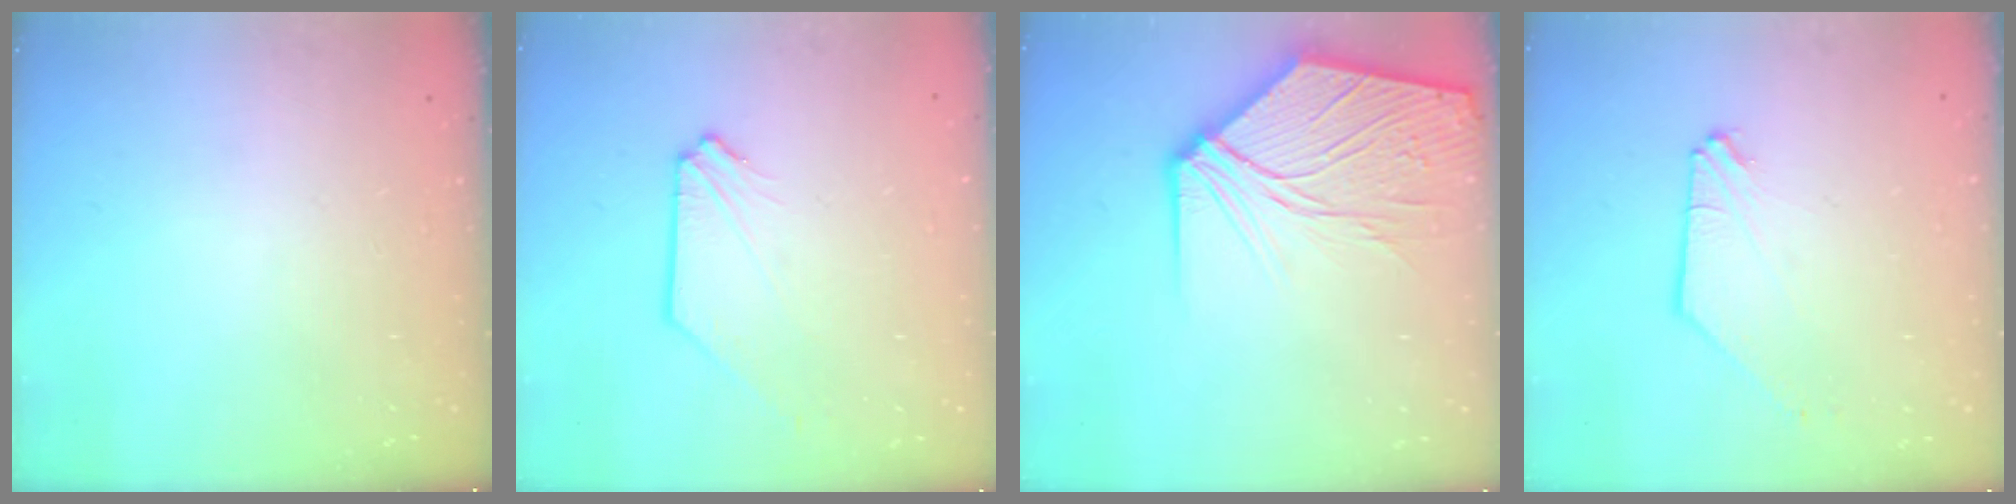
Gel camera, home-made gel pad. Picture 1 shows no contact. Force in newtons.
{"total": 1.3, "press": 1.3, "slide": 0.2}
{"total": 12.6, "press": 12.5, "slide": 1.5}
{"total": 0.0}